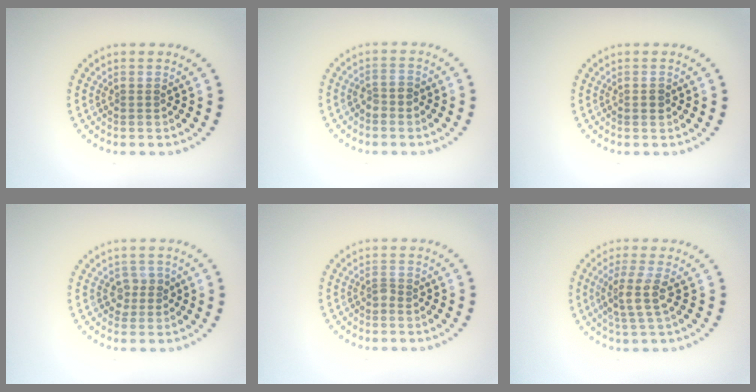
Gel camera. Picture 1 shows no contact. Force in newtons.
{"total": 1.3, "press": 1.2, "slide": 0.6}
{"total": 1.1, "press": 1.1, "slide": 0.0}
{"total": 1.5, "press": 1.3, "slide": 0.7}
{"total": 0.8, "press": 0.5, "slide": 0.5}
{"total": 2.9, "press": 2.3, "slide": 1.8}